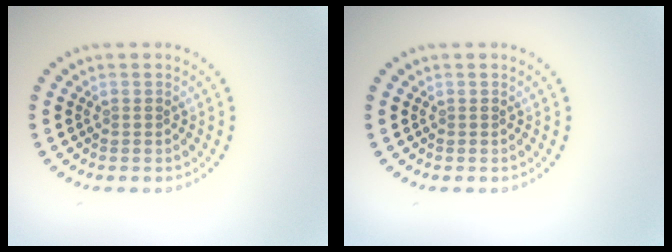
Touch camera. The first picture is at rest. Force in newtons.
{"total": 0.0}